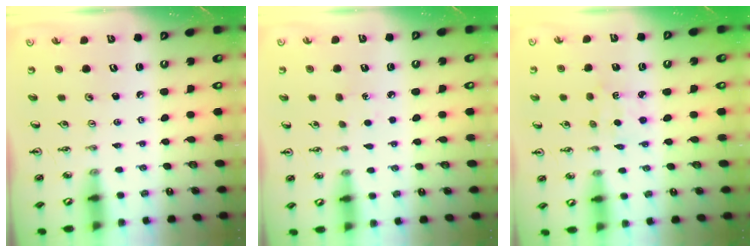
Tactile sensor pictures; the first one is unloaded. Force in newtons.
{"total": 3.1, "press": 3.1, "slide": 0.3}
{"total": 2.5, "press": 2.5, "slide": 0.3}